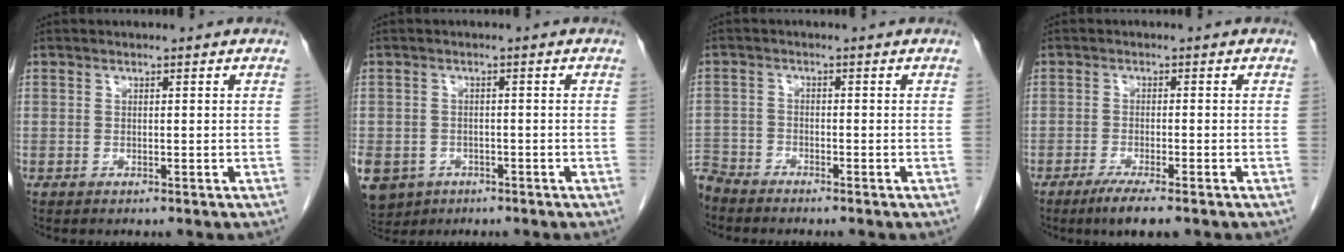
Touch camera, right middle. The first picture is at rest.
{"total": 10.9, "force": [-5.4, 8.6, 3.9], "torque": [-0.116, -0.006, -0.074]}
{"total": 4.5, "force": [-4.4, 1.1, 0.2], "torque": [0.003, -0.011, -0.087]}
{"total": 4.9, "force": [-3.4, 0.4, 3.5], "torque": [-0.060, -0.013, -0.054]}